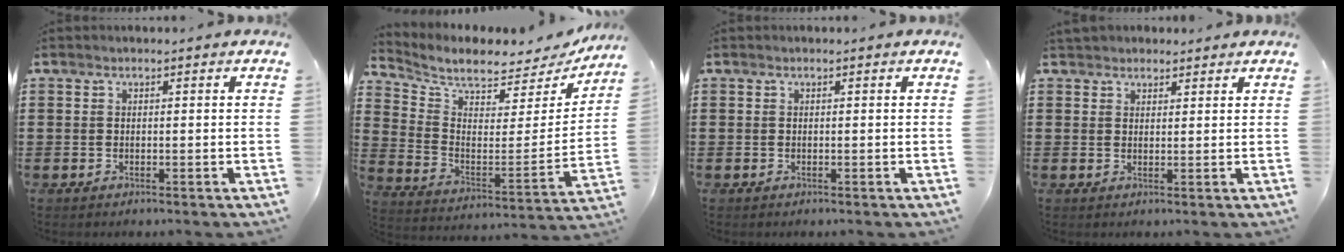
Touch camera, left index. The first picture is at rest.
{"total": 5.3, "force": [5.0, 1.0, 1.4], "torque": [-0.058, -0.051, 0.082]}
{"total": 0.0}
{"total": 2.2, "force": [1.8, 1.2, -0.1], "torque": [-0.005, 0.006, 0.035]}